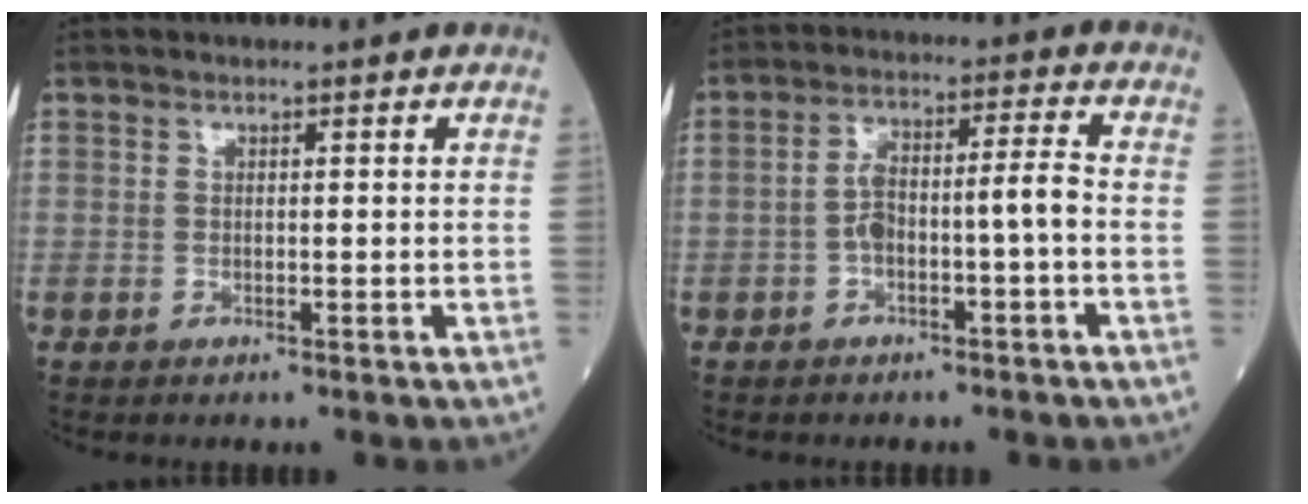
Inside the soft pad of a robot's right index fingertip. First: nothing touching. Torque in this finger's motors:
{"motor_torque": [0.97, -0.13, 0.52, 0.12]}